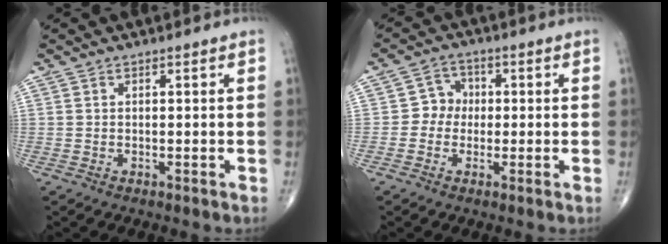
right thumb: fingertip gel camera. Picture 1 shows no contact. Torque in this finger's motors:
{"motor_torque": [0.59, 0.55, 0.42, -0.15, -0.02]}